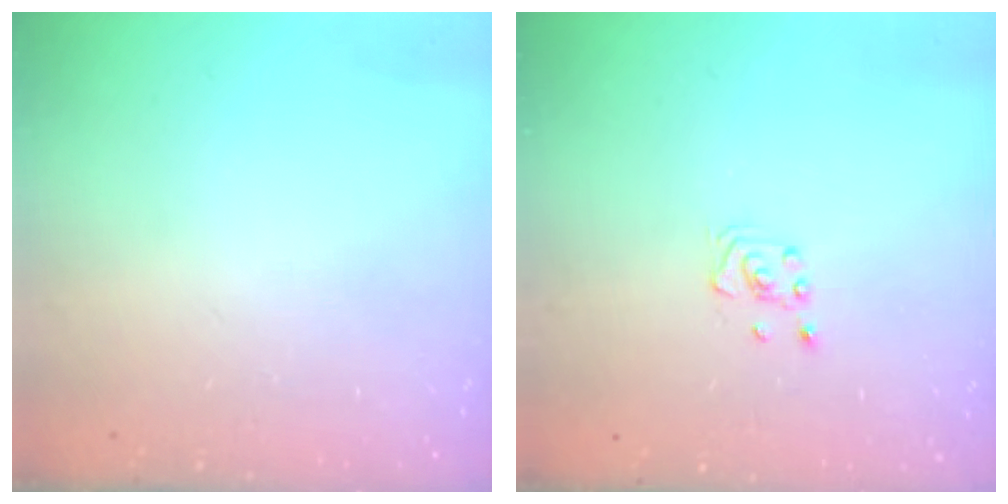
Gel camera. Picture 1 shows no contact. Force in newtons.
{"total": 2.6, "press": 2.4, "slide": 1.0}